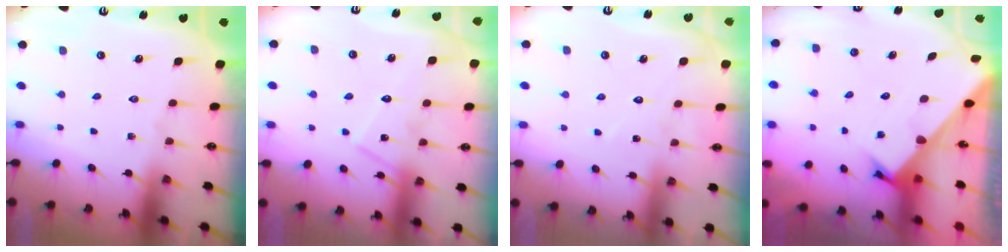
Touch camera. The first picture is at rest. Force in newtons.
{"total": 11.8, "press": 11.8, "slide": 0.6}
{"total": 6.4, "press": 6.3, "slide": 0.6}
{"total": 2.3, "press": 2.3, "slide": 0.2}